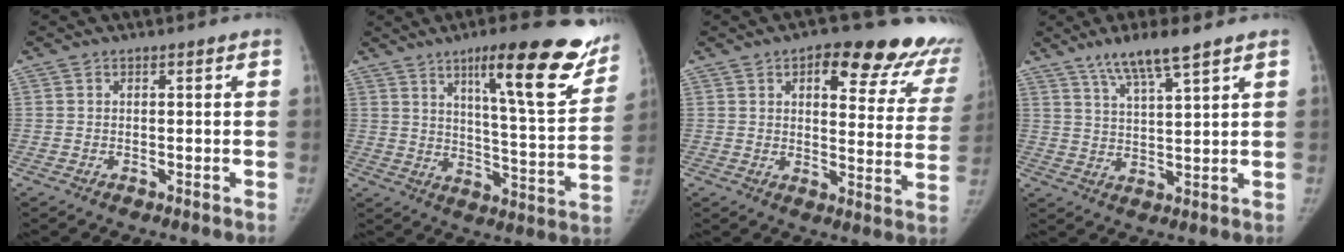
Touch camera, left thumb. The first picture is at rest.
{"total": 21.3, "force": [13.5, 4.0, 16.0], "torque": [-0.186, -0.064, 0.195]}
{"total": 20.2, "force": [13.8, 7.6, 12.6], "torque": [-0.107, -0.060, 0.158]}
{"total": 8.2, "force": [5.8, 0.8, 5.7], "torque": [-0.106, -0.028, 0.110]}